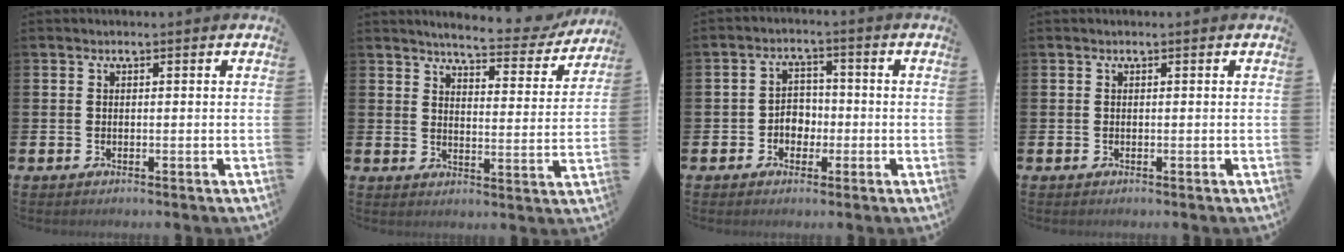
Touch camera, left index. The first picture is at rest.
{"total": 5.2, "force": [4.9, 0.7, 1.5], "torque": [-0.039, -0.036, 0.079]}
{"total": 3.4, "force": [-1.2, 2.8, 1.5], "torque": [-0.027, 0.007, -0.030]}
{"total": 0.0}